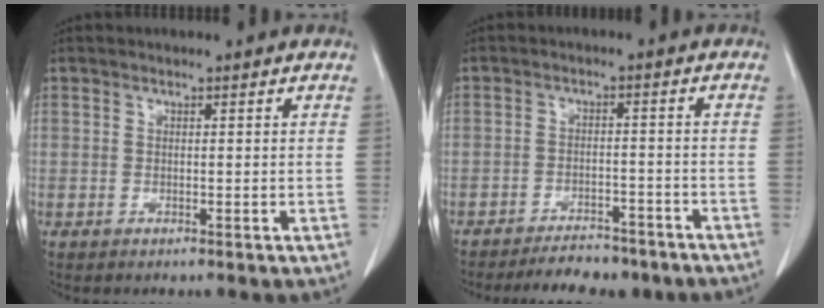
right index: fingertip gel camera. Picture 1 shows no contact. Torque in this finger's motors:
{"motor_torque": [0.74, -1.00, 0.55, 0.14]}